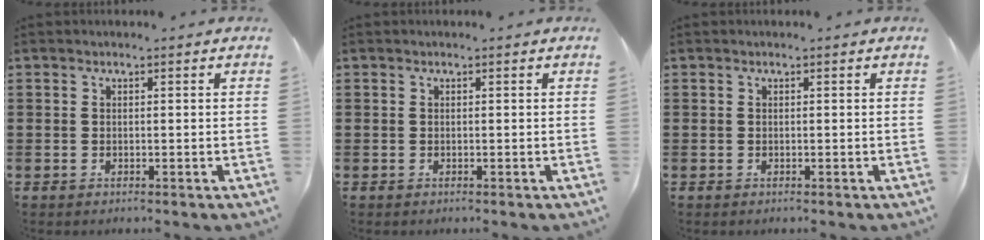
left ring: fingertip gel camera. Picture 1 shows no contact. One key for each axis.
{"total": 0.0}
{"total": 0.0}